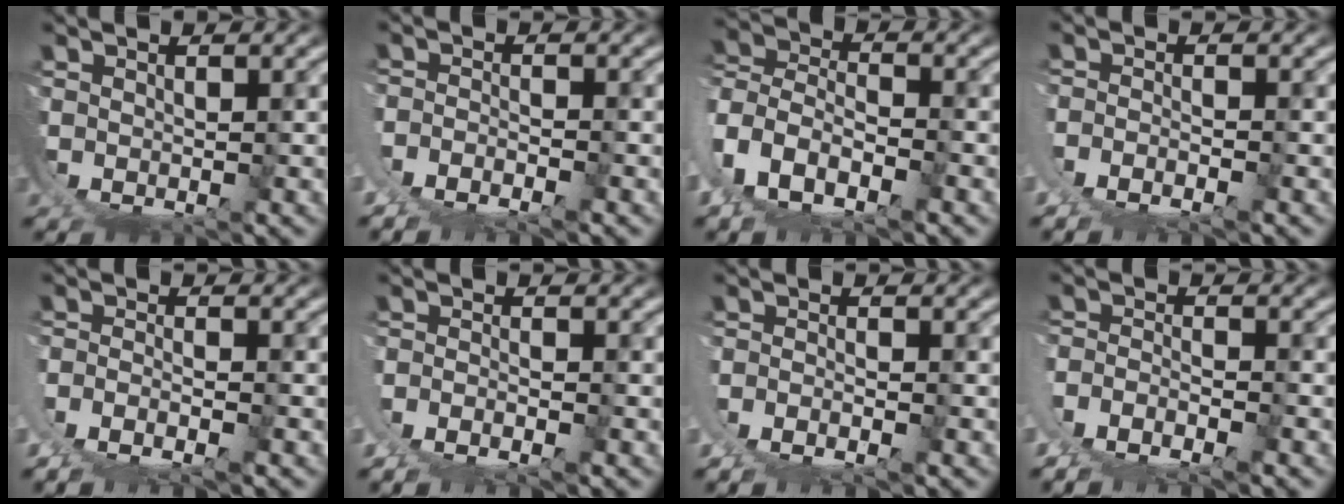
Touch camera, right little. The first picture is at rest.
{"total": 4.4, "force": [-0.8, 3.7, 2.3], "torque": [-0.055, -0.014, -0.013]}
{"total": 10.1, "force": [2.4, 8.6, 4.8], "torque": [-0.149, -0.022, 0.027]}
{"total": 3.2, "force": [-0.5, 2.4, 2.0], "torque": [-0.044, -0.010, -0.007]}
{"total": 4.9, "force": [-0.8, 3.9, 2.9], "torque": [-0.071, -0.019, -0.011]}
{"total": 3.4, "force": [-0.6, 2.6, 2.1], "torque": [-0.047, -0.012, -0.009]}
{"total": 3.2, "force": [-0.5, 2.4, 2.0], "torque": [-0.044, -0.010, -0.007]}
{"total": 7.1, "force": [-1.0, 6.2, 3.4], "torque": [-0.090, -0.022, -0.018]}